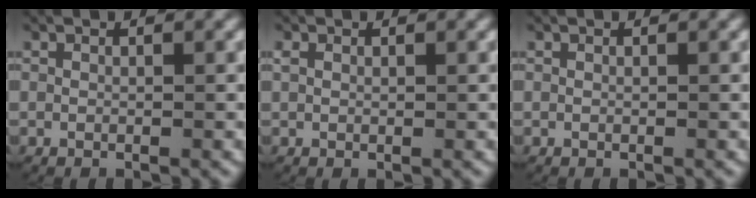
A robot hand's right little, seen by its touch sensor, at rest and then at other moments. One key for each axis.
{"total": 0.8, "fx": 0.4, "fy": 0.5, "fz": 0.4, "tx": -0.012, "ty": -0.001, "tz": 0.012}
{"total": 0.0}